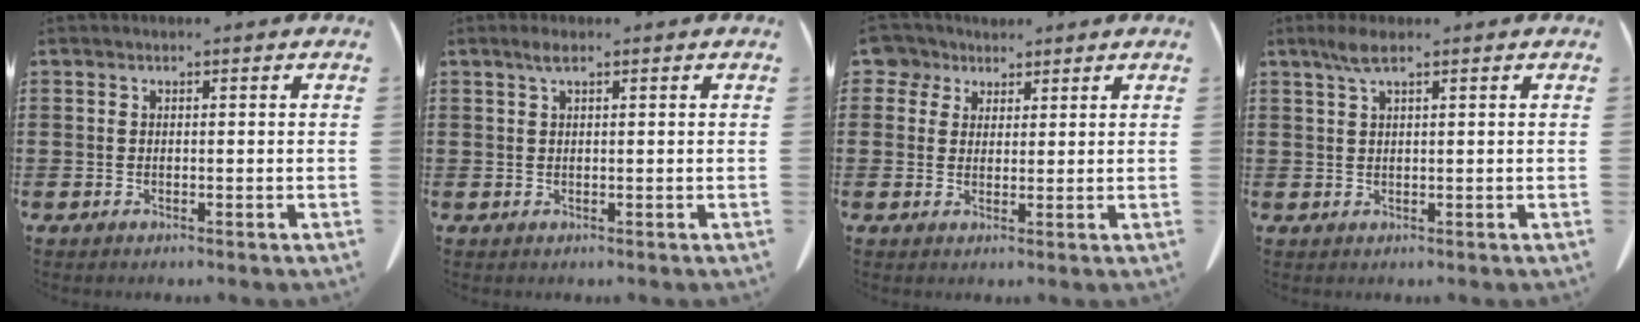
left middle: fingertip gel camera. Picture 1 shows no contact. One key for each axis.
{"total": 1.5, "fx": 0.7, "fy": 0.3, "fz": 1.3, "tx": -0.028, "ty": 0.003, "tz": 0.011}
{"total": 4.1, "fx": 2.7, "fy": 3.0, "fz": 0.9, "tx": -0.029, "ty": 0.007, "tz": 0.048}
{"total": 2.7, "fx": 1.5, "fy": 0.5, "fz": 2.2, "tx": -0.047, "ty": 0.004, "tz": 0.026}